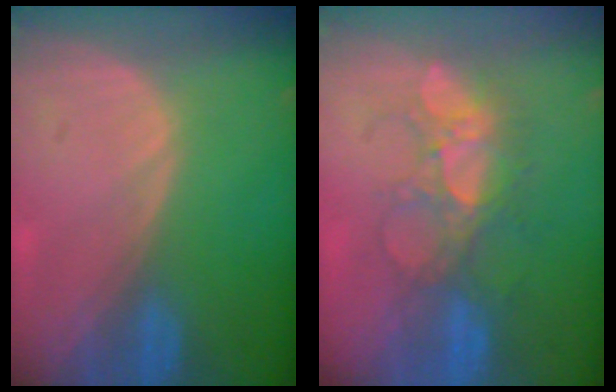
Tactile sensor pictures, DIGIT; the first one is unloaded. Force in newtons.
{"total": 6.8, "press": 6.6, "slide": 1.6}